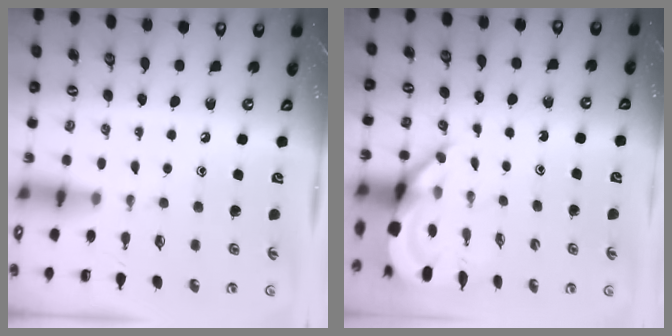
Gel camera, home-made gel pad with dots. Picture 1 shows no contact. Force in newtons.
{"total": 6.6, "press": 6.6, "slide": 0.5}